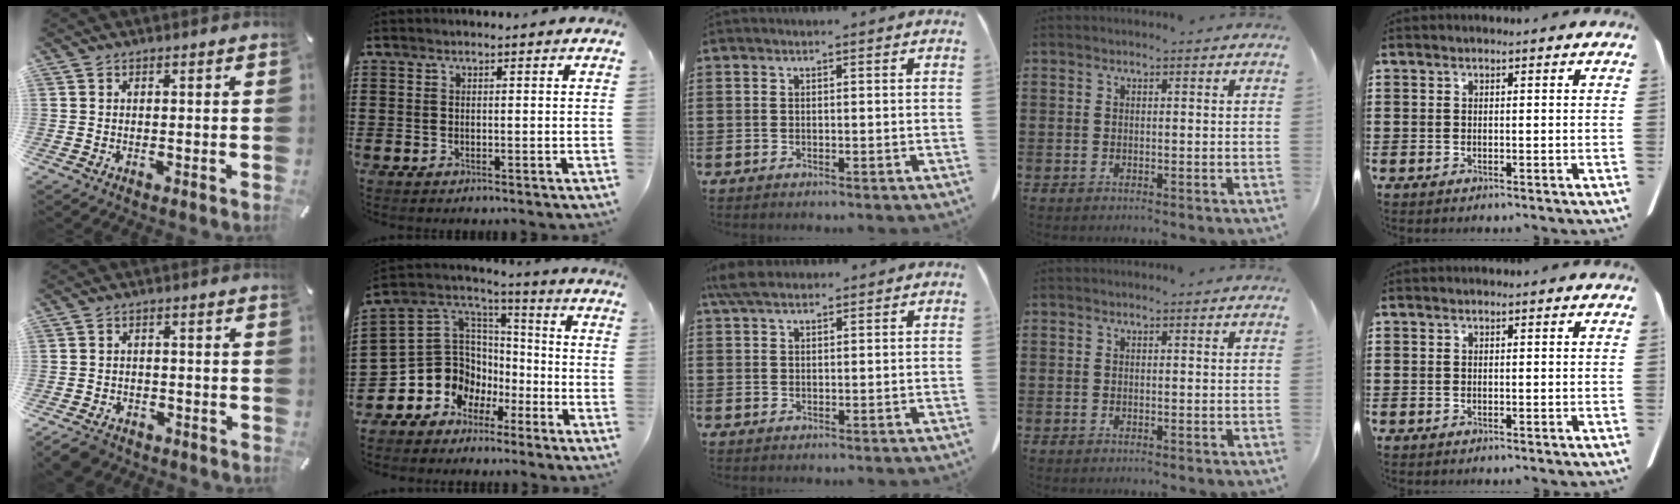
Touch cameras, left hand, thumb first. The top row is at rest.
{"thumb": {"total": 4.4, "force": [-3.3, 2.6, 1.3], "torque": [-0.031, 0.015, -0.066]}, "index": {"total": 9.3, "force": [-2.7, 8.8, 1.3], "torque": [-0.075, -0.016, -0.045]}, "middle": {"total": 4.1, "force": [3.1, 1.3, 2.4], "torque": [-0.063, -0.002, 0.056]}}